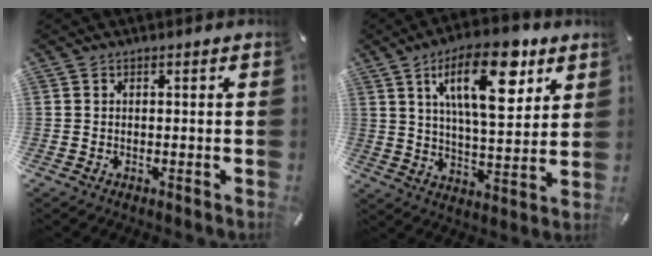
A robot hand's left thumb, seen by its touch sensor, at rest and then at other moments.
{"total": 18.5, "force": [9.1, 7.8, 14.0], "torque": [-0.222, -0.021, 0.145]}